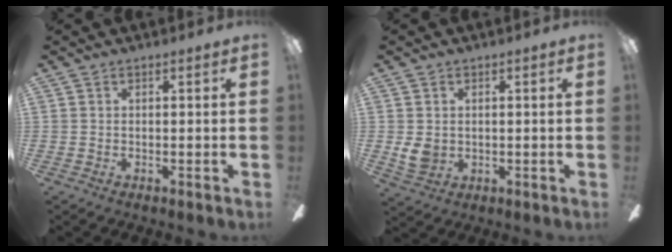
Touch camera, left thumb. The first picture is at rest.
{"total": 4.8, "force": [0.6, 4.1, 2.3], "torque": [-0.043, -0.001, 0.010]}